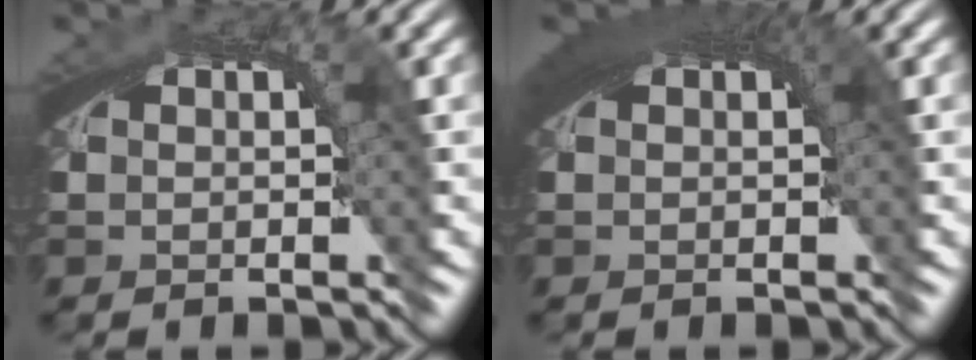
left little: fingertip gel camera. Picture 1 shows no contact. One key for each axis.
{"total": 3.2, "fx": 1.2, "fy": 1.0, "fz": 2.8, "tx": -0.036, "ty": 0.011, "tz": 0.015}